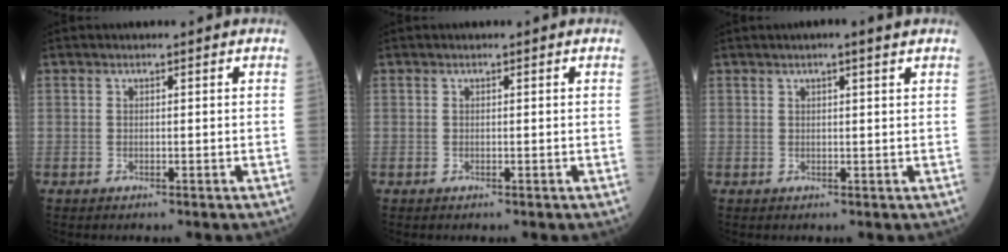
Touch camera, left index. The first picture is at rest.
{"total": 0.0}
{"total": 2.5, "force": [1.7, -0.2, 1.8], "torque": [-0.031, 0.010, 0.025]}